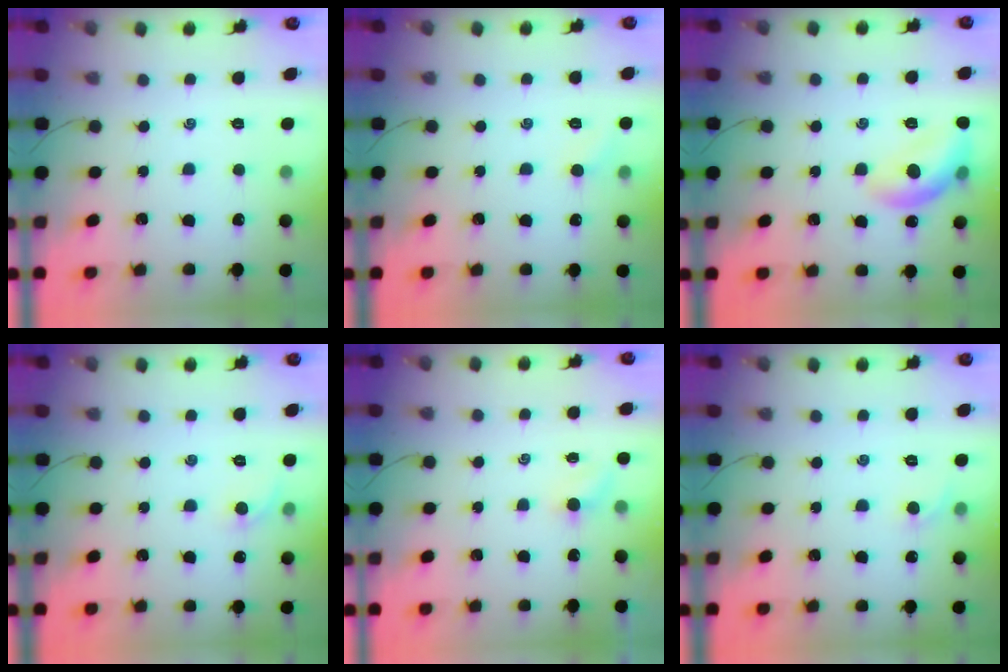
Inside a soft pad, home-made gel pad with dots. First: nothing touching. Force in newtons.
{"total": 4.0, "press": 3.8, "slide": 1.2}
{"total": 12.5, "press": 12.4, "slide": 1.1}
{"total": 4.2, "press": 3.9, "slide": 1.4}
{"total": 2.6, "press": 2.4, "slide": 0.8}
{"total": 3.4, "press": 3.2, "slide": 1.1}